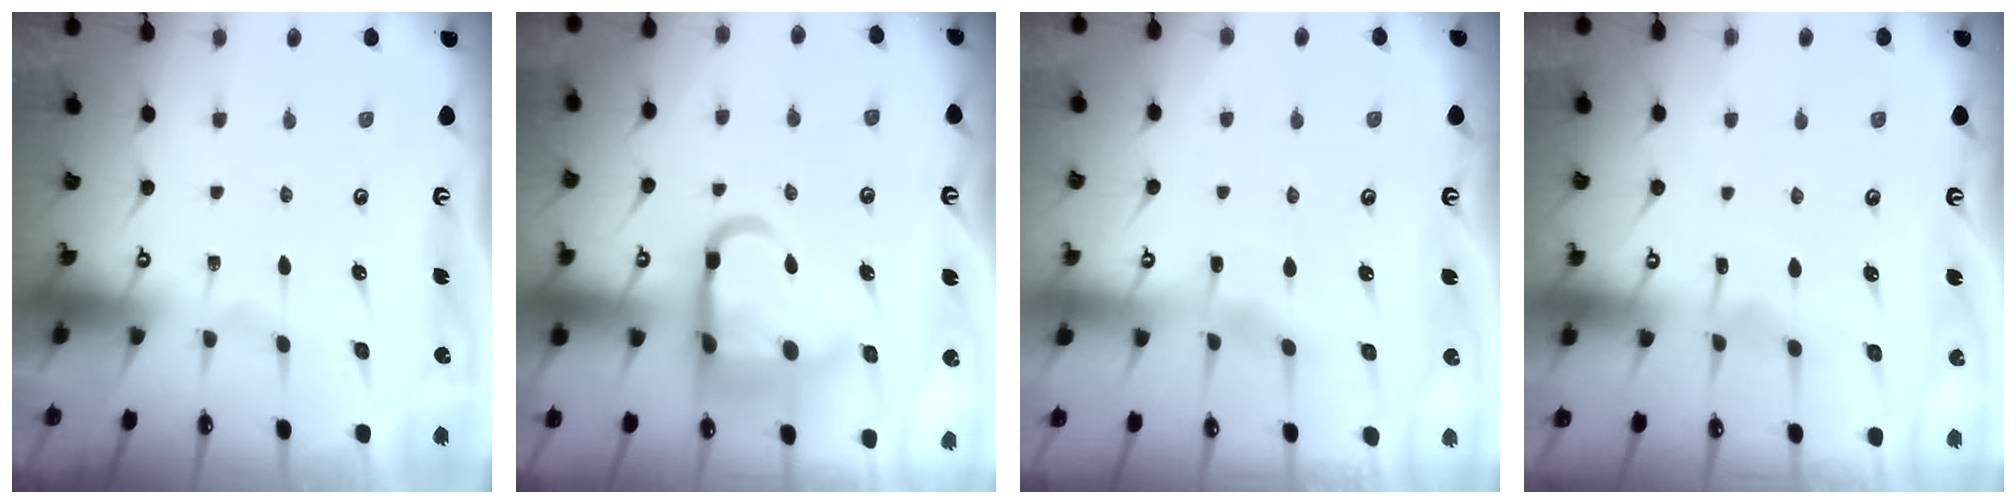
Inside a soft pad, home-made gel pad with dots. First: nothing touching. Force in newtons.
{"total": 17.1, "press": 17.0, "slide": 2.0}
{"total": 3.0, "press": 3.0, "slide": 0.2}
{"total": 5.1, "press": 5.1, "slide": 0.6}